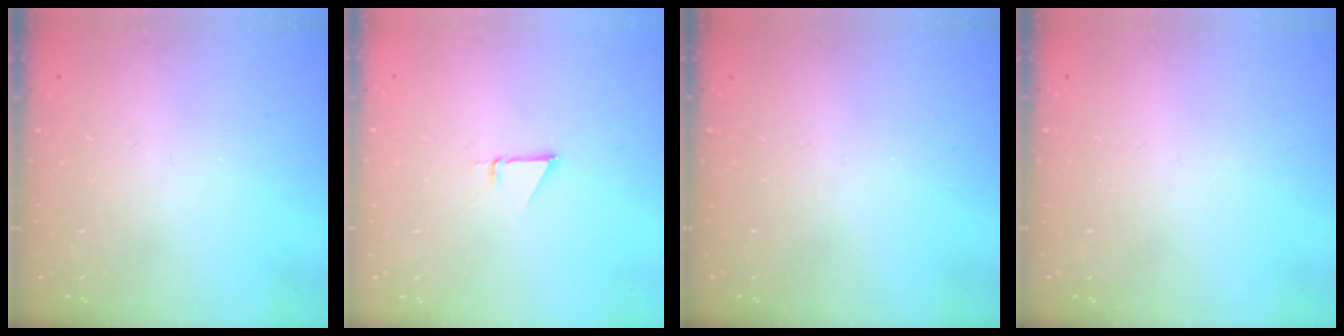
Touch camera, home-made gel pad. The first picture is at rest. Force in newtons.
{"total": 1.5, "press": 1.5, "slide": 0.0}
{"total": 0.0}
{"total": 0.0}